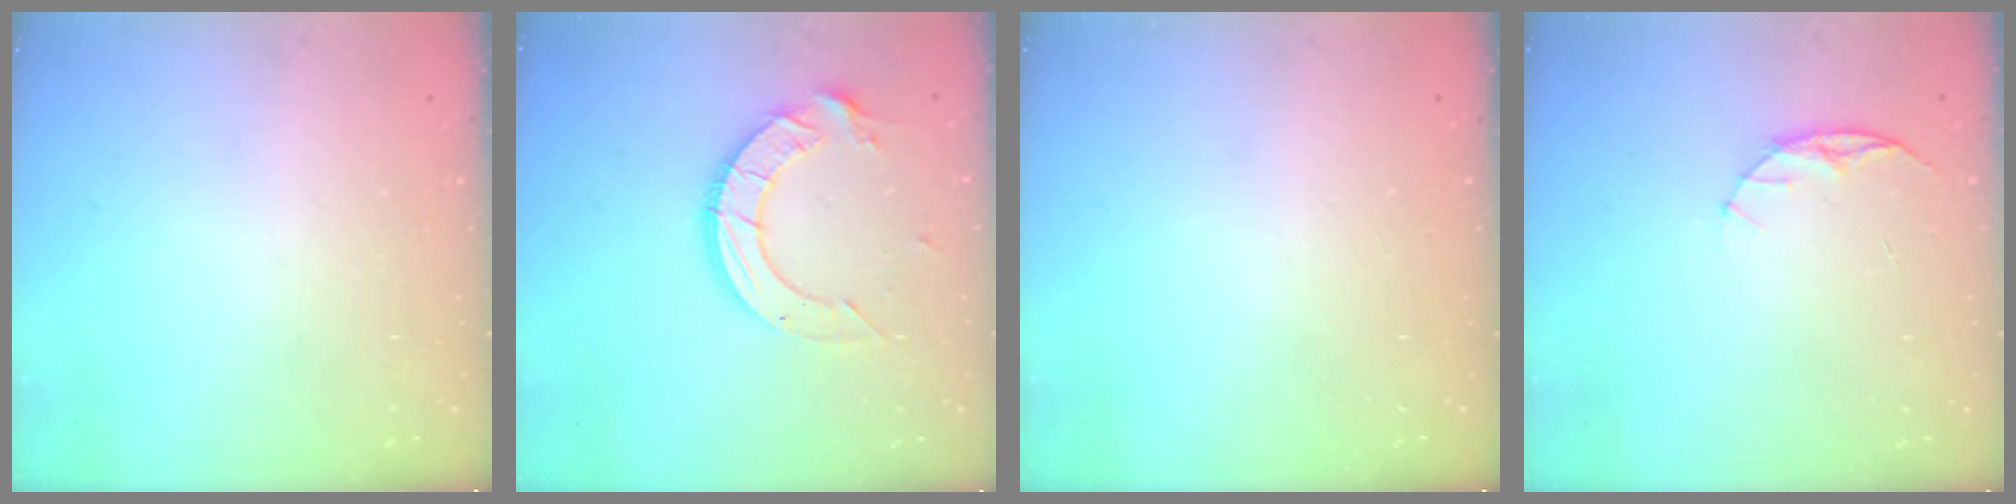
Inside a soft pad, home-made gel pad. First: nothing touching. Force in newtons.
{"total": 12.9, "press": 12.8, "slide": 1.4}
{"total": 0.0}
{"total": 5.9, "press": 5.8, "slide": 0.7}